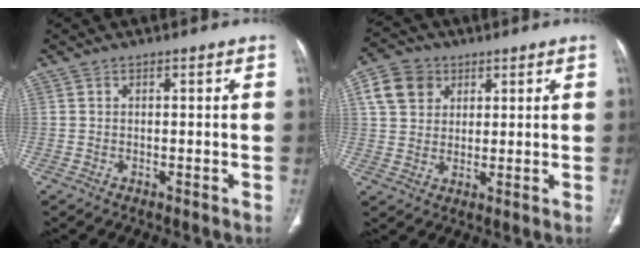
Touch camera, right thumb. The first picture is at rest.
{"total": 8.3, "force": [3.3, 6.7, 3.5], "torque": [-0.045, -0.002, 0.060]}